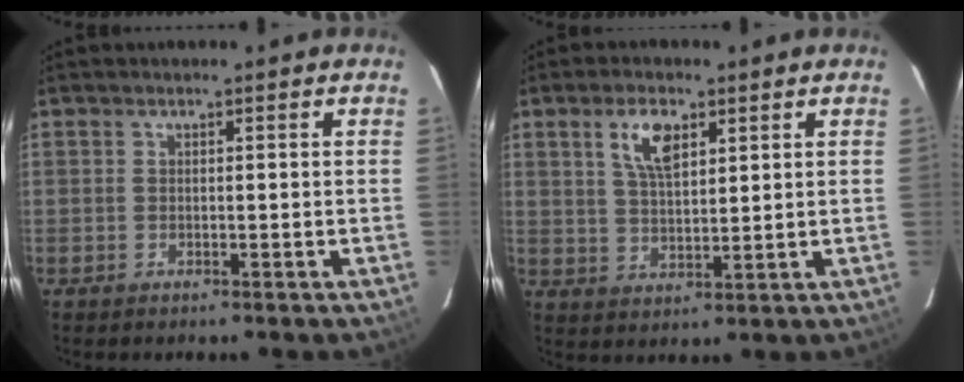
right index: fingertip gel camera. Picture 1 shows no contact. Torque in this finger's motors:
{"motor_torque": [0.42, 0.15, 0.24, 0.06]}